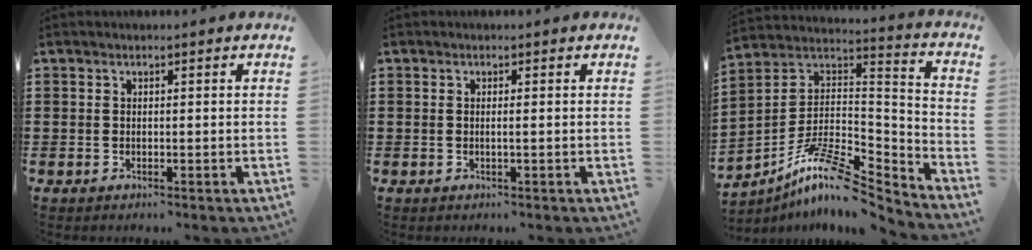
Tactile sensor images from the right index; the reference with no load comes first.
{"total": 0.7, "force": [-0.1, -0.2, 0.7], "torque": [-0.014, -0.004, -0.002]}
{"total": 10.9, "force": [-7.8, 3.0, 7.1], "torque": [-0.139, 0.009, -0.155]}